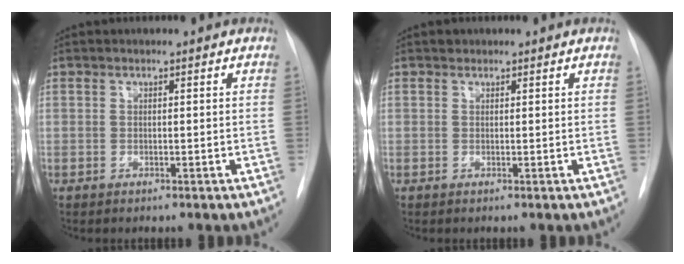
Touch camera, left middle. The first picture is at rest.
{"total": 0.6, "force": [0.5, 0.4, 0.0], "torque": [-0.002, 0.002, 0.005]}